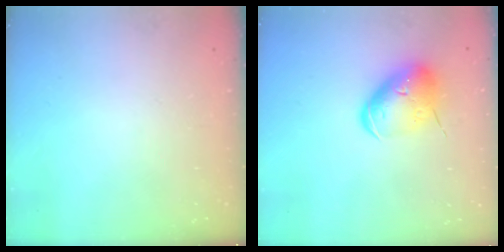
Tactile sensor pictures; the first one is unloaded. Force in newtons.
{"total": 10.0, "press": 9.8, "slide": 1.9}